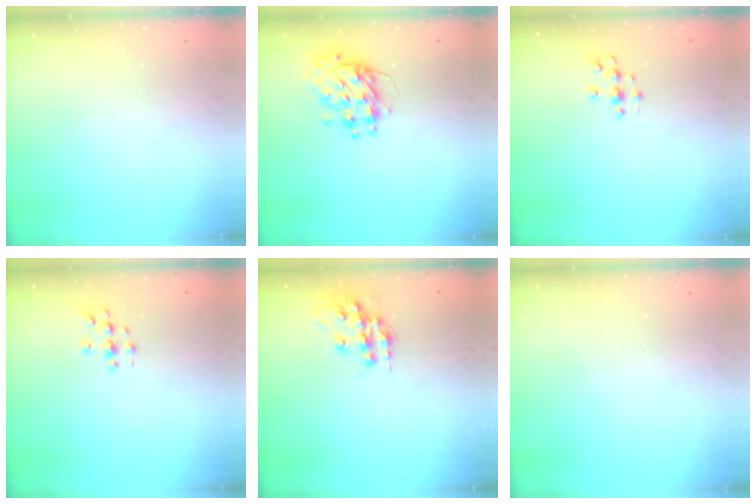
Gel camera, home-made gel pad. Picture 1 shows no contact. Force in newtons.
{"total": 9.8, "press": 9.8, "slide": 1.1}
{"total": 3.9, "press": 3.8, "slide": 0.4}
{"total": 3.6, "press": 3.5, "slide": 0.4}
{"total": 13.3, "press": 13.3, "slide": 0.8}
{"total": 0.0}